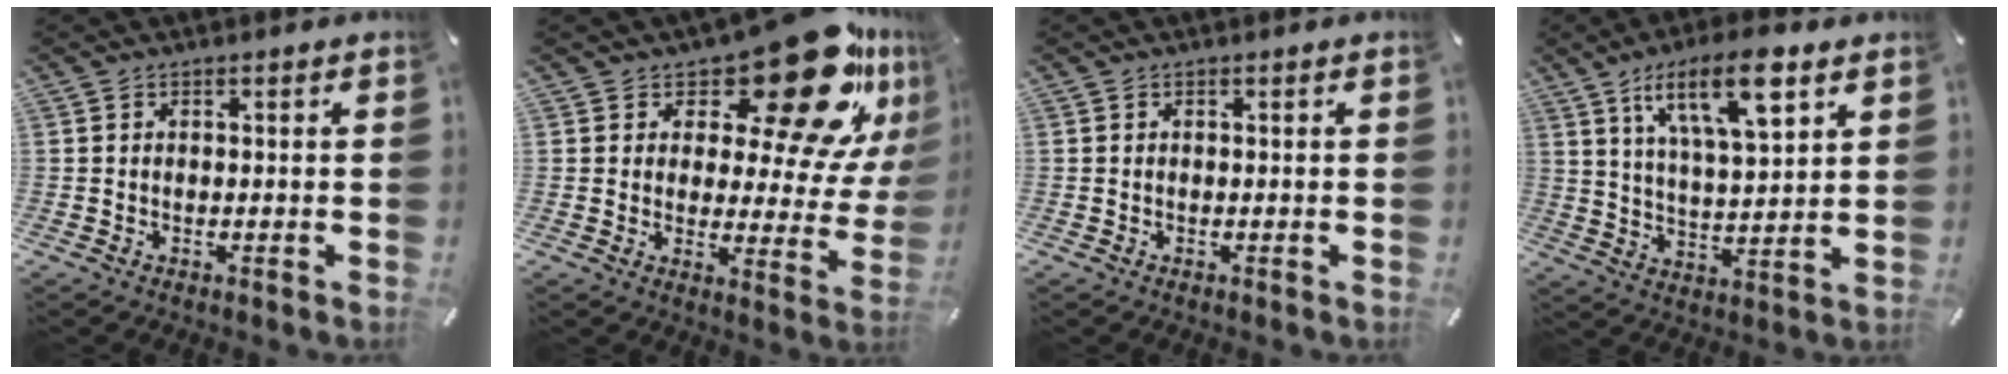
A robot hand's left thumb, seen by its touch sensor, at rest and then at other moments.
{"total": 21.6, "force": [14.5, 8.0, 13.9], "torque": [-0.183, -0.112, 0.238]}
{"total": 0.0}
{"total": 15.6, "force": [8.7, 5.3, 11.8], "torque": [-0.194, -0.027, 0.141]}